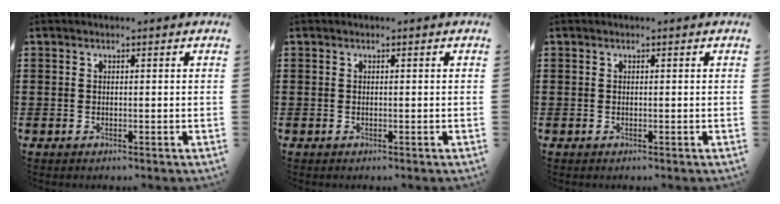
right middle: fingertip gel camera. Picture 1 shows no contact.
{"total": 0.0}
{"total": 0.0}